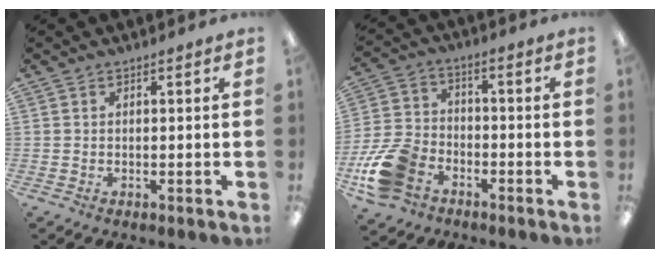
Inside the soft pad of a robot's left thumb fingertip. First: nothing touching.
{"total": 12.9, "force": [-6.7, 8.7, 6.9], "torque": [-0.148, 0.042, -0.120]}